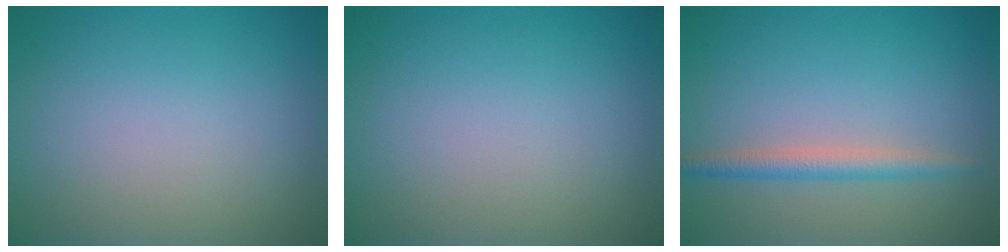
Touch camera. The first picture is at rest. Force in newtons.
{"total": 0.0}
{"total": 2.2, "press": 2.2, "slide": 0.0}